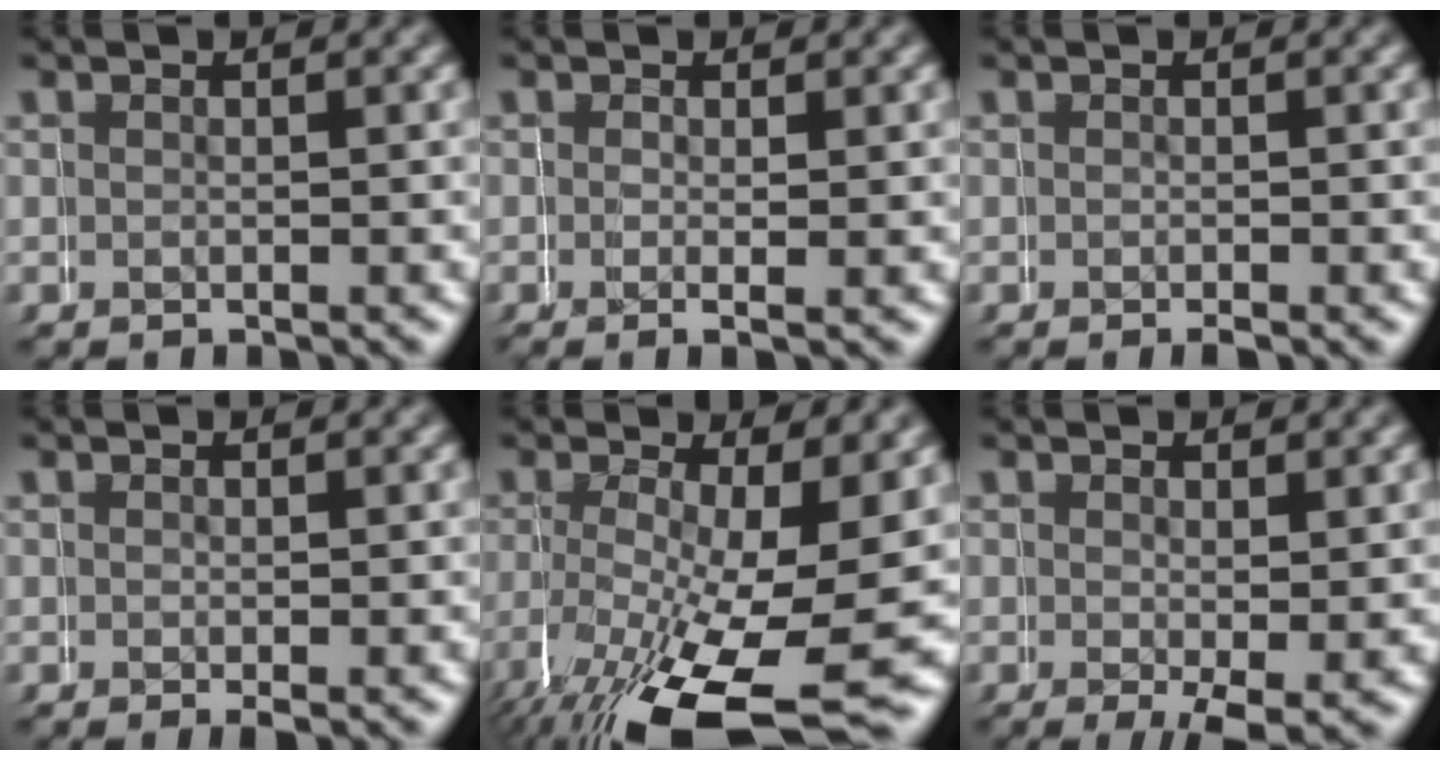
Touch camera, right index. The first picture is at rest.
{"total": 1.1, "force": [-0.1, 0.1, 1.1], "torque": [-0.027, -0.007, -0.004]}
{"total": 0.6, "force": [-0.4, 0.2, 0.3], "torque": [-0.004, -0.002, -0.006]}
{"total": 0.5, "force": [-0.1, 0.1, 0.5], "torque": [-0.005, -0.003, -0.001]}
{"total": 11.2, "force": [-4.9, 4.6, 9.0], "torque": [-0.166, -0.053, -0.049]}
{"total": 2.5, "force": [-0.8, 0.6, 2.3], "torque": [-0.032, -0.018, -0.007]}